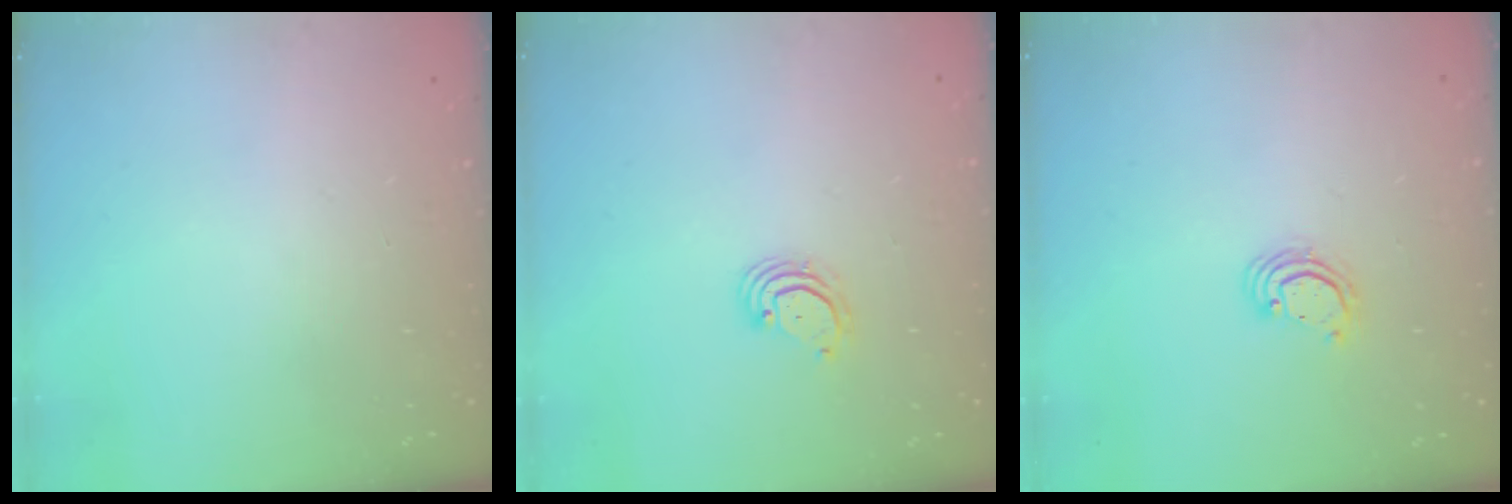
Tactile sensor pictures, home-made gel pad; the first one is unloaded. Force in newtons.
{"total": 3.0, "press": 3.0, "slide": 0.2}
{"total": 2.6, "press": 2.6, "slide": 0.1}